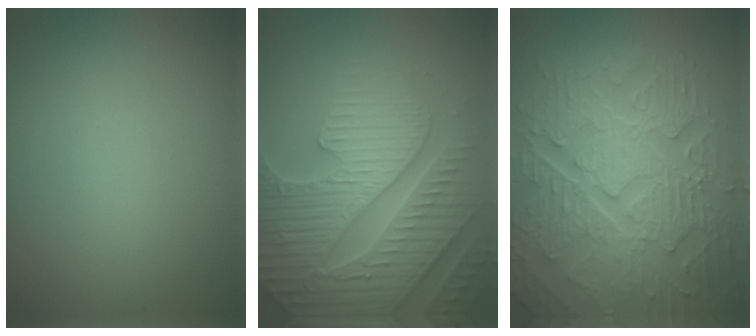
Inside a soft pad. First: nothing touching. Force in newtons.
{"total": 7.6, "press": 7.4, "slide": 1.8}
{"total": 9.4, "press": 6.9, "slide": 6.4}